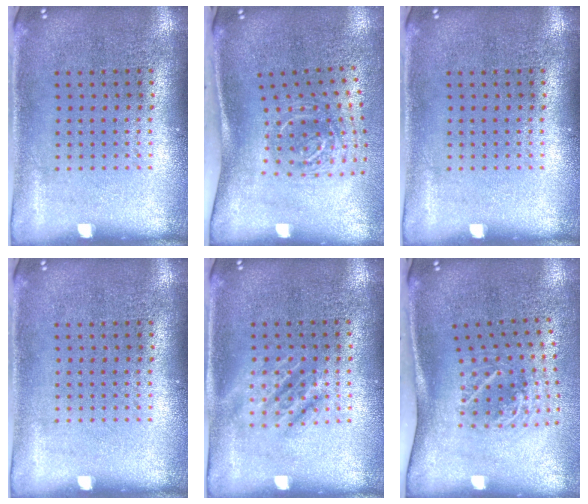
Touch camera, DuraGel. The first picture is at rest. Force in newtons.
{"total": 2.0, "press": 1.3, "slide": 1.5}
{"total": 0.0}
{"total": 0.0}
{"total": 1.2, "press": 1.1, "slide": 0.5}
{"total": 1.9, "press": 1.2, "slide": 1.5}